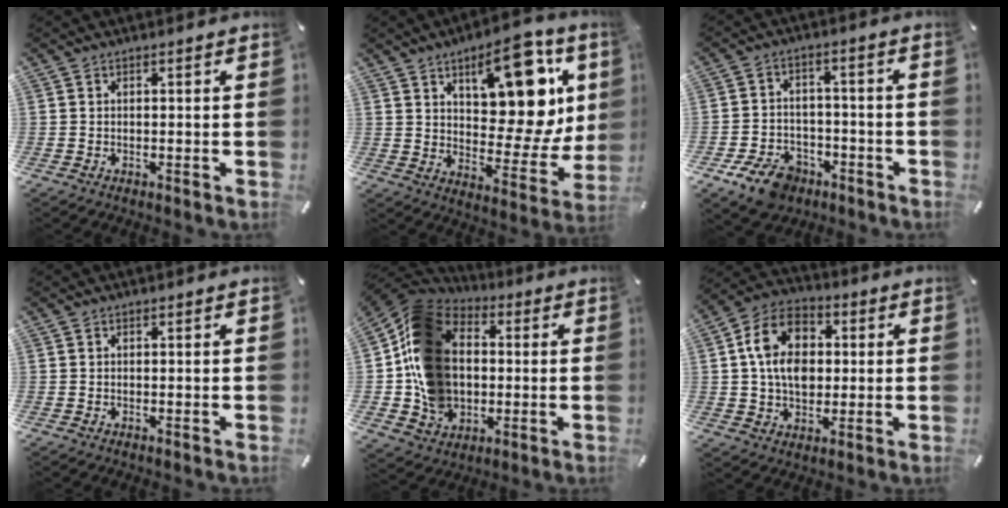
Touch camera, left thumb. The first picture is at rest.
{"total": 18.6, "force": [9.6, 9.2, 13.0], "torque": [-0.173, -0.061, 0.161]}
{"total": 9.3, "force": [-5.7, 6.1, 4.1], "torque": [-0.079, 0.040, -0.099]}
{"total": 0.0}
{"total": 17.5, "force": [-0.2, 14.6, 9.6], "torque": [-0.194, 0.011, 0.002]}
{"total": 12.9, "force": [1.7, 10.2, 7.7], "torque": [-0.137, 0.017, 0.034]}